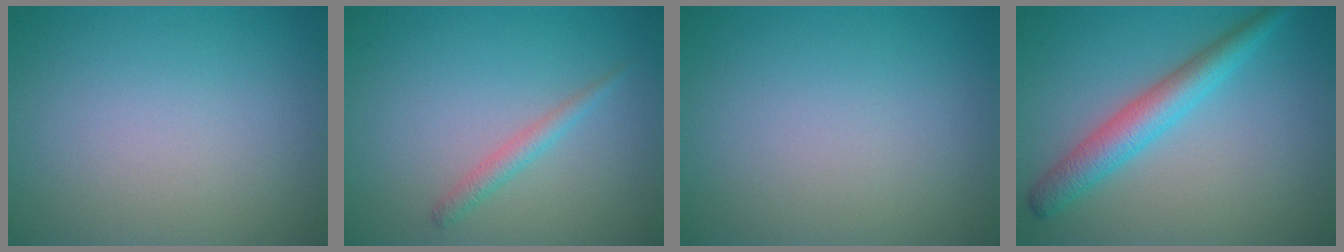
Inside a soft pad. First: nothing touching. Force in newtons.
{"total": 1.4, "press": 1.4, "slide": 0.1}
{"total": 0.0}
{"total": 4.2, "press": 4.2, "slide": 0.1}